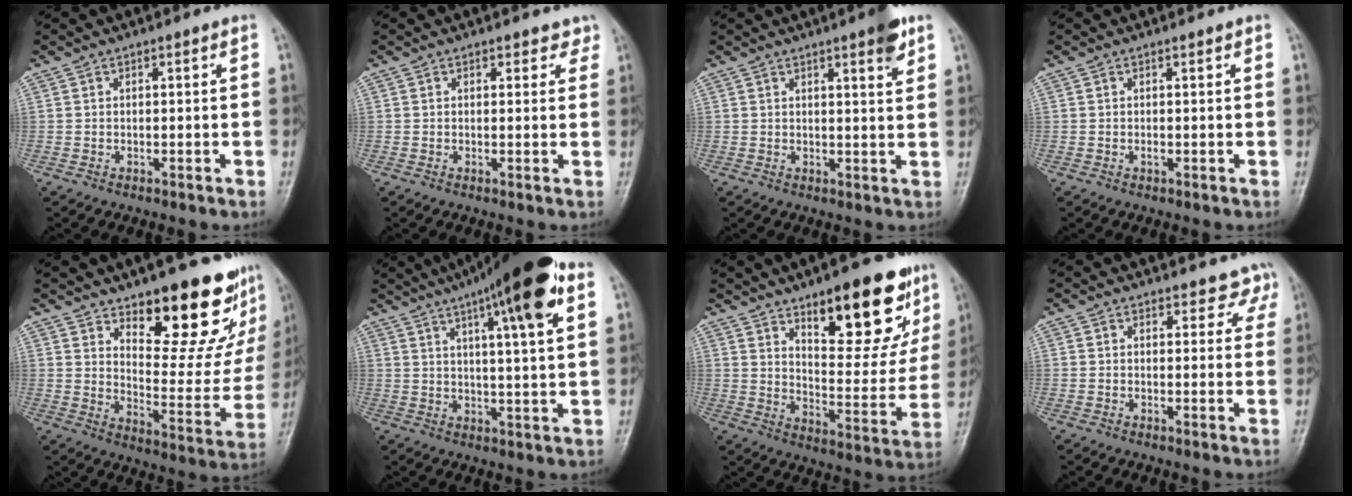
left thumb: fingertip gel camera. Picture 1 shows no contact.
{"total": 2.3, "force": [1.7, 1.4, 0.5], "torque": [0.023, -0.007, 0.012]}
{"total": 4.8, "force": [2.9, 0.8, 3.7], "torque": [-0.044, -0.015, 0.036]}
{"total": 0.6, "force": [0.1, 0.3, 0.5], "torque": [-0.008, 0.000, 0.001]}
{"total": 21.1, "force": [14.5, 8.5, 12.8], "torque": [-0.117, -0.109, 0.205]}
{"total": 18.2, "force": [9.3, 3.3, 15.3], "torque": [-0.222, -0.010, 0.138]}
{"total": 21.1, "force": [12.2, 7.9, 15.2], "torque": [-0.159, -0.062, 0.184]}
{"total": 3.7, "force": [3.1, 2.1, 0.2], "torque": [0.031, -0.017, 0.016]}